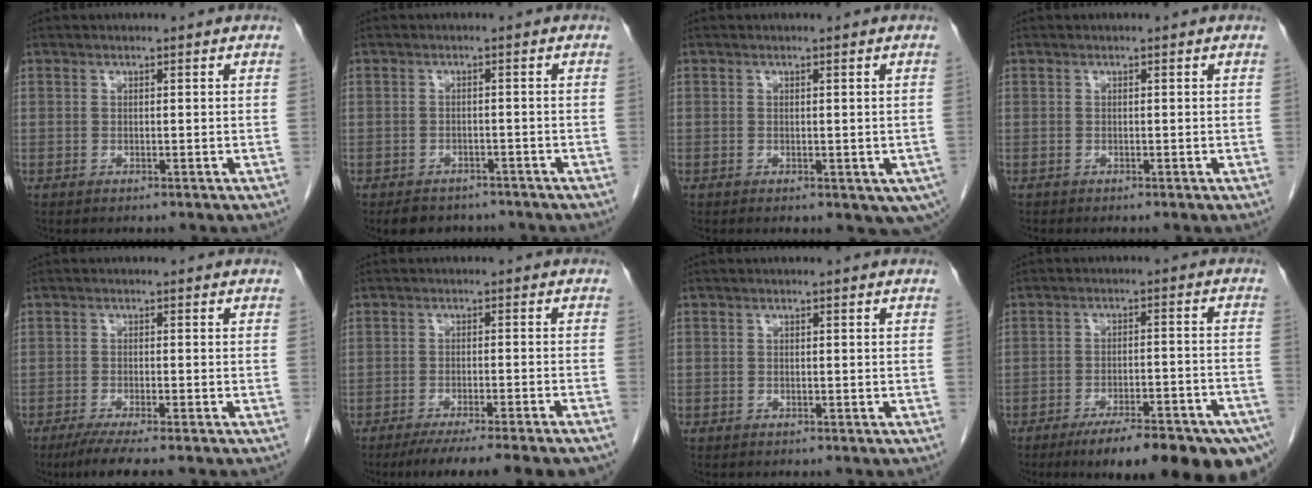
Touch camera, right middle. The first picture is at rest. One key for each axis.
{"total": 5.7, "fx": -4.8, "fy": 2.7, "fz": 1.3, "tx": -0.018, "ty": 0.001, "tz": -0.061}
{"total": 6.2, "fx": -2.3, "fy": 3.3, "fz": 4.7, "tx": -0.050, "ty": -0.013, "tz": -0.028}
{"total": 0.0}
{"total": 6.9, "fx": -5.5, "fy": 0.3, "fz": 4.2, "tx": -0.063, "ty": -0.017, "tz": -0.084}
{"total": 13.5, "fx": -11.6, "fy": -0.3, "fz": 6.8, "tx": -0.078, "ty": -0.032, "tz": -0.164}
{"total": 0.9, "fx": -0.7, "fy": 0.6, "fz": 0.0, "tx": -0.001, "ty": 0.004, "tz": -0.010}
{"total": 18.8, "fx": -13.6, "fy": 3.2, "fz": 12.6, "tx": -0.111, "ty": 0.005, "tz": -0.188}